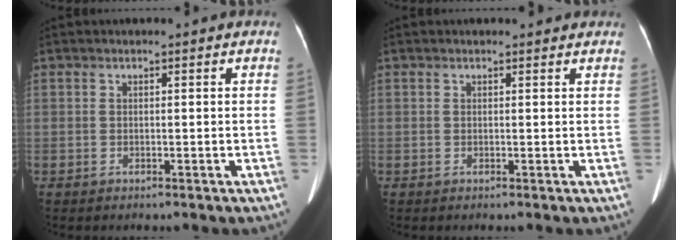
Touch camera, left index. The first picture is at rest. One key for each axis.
{"total": 2.2, "fx": 2.1, "fy": 0.7, "fz": 0.5, "tx": -0.008, "ty": 0.007, "tz": 0.016}